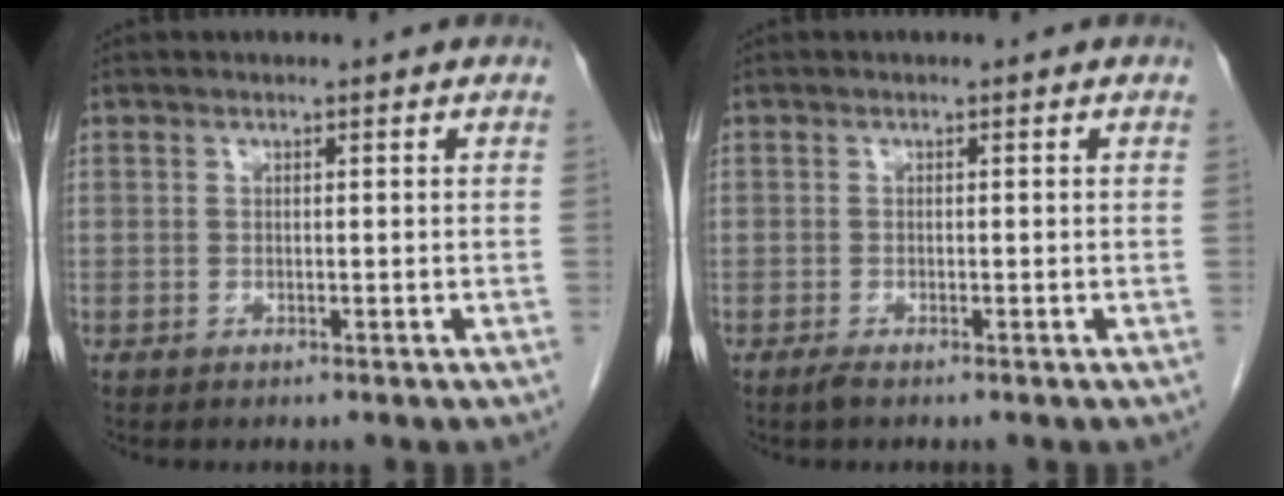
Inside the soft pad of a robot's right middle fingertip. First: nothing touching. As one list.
[{"total": 0.9, "force": [-0.7, 0.0, 0.6], "torque": [-0.018, -0.004, -0.013]}]